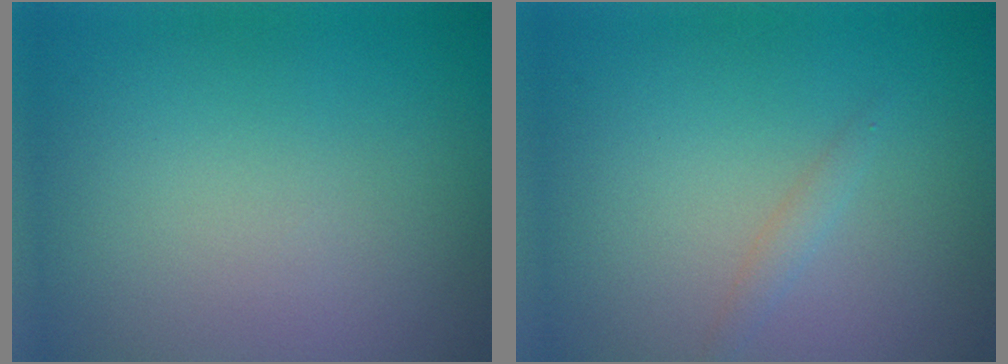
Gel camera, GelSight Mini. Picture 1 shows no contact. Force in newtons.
{"total": 1.0, "press": 1.0, "slide": 0.0}